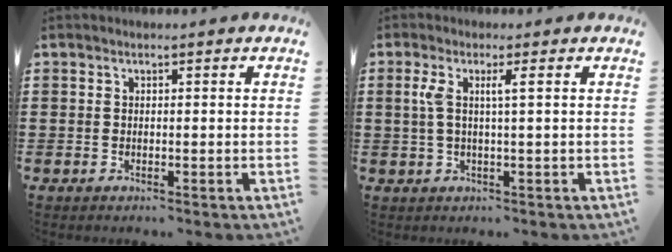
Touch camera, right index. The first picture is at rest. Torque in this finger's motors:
{"motor_torque": [0.31, -0.05, 0.07, 0.08]}